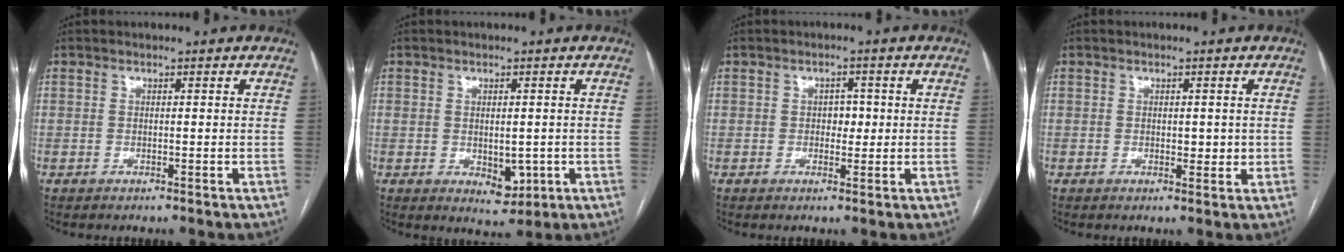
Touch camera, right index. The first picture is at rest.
{"total": 4.6, "force": [-0.7, 2.7, 3.6], "torque": [-0.050, -0.004, 0.005]}
{"total": 2.4, "force": [0.1, 1.6, 1.8], "torque": [-0.018, 0.004, 0.001]}
{"total": 2.3, "force": [0.2, 1.4, 1.8], "torque": [-0.023, 0.000, 0.007]}